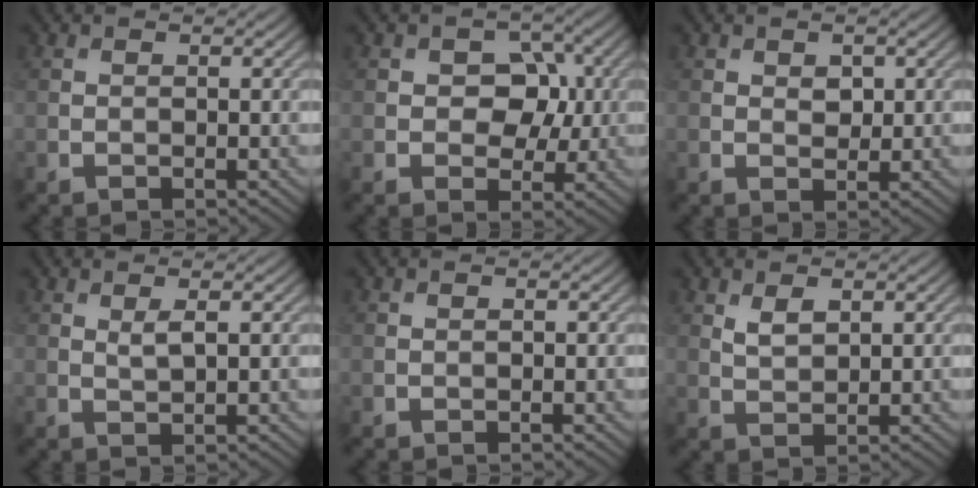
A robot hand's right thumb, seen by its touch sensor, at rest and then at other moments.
{"total": 5.4, "force": [0.4, 4.1, 3.6], "torque": [-0.047, -0.002, -0.007]}
{"total": 1.8, "force": [0.6, 1.2, 1.1], "torque": [-0.020, -0.005, 0.010]}
{"total": 1.5, "force": [0.7, 0.3, 1.3], "torque": [-0.029, -0.003, 0.015]}
{"total": 0.0}
{"total": 2.4, "force": [1.2, 1.2, 1.6], "torque": [-0.037, -0.003, 0.029]}